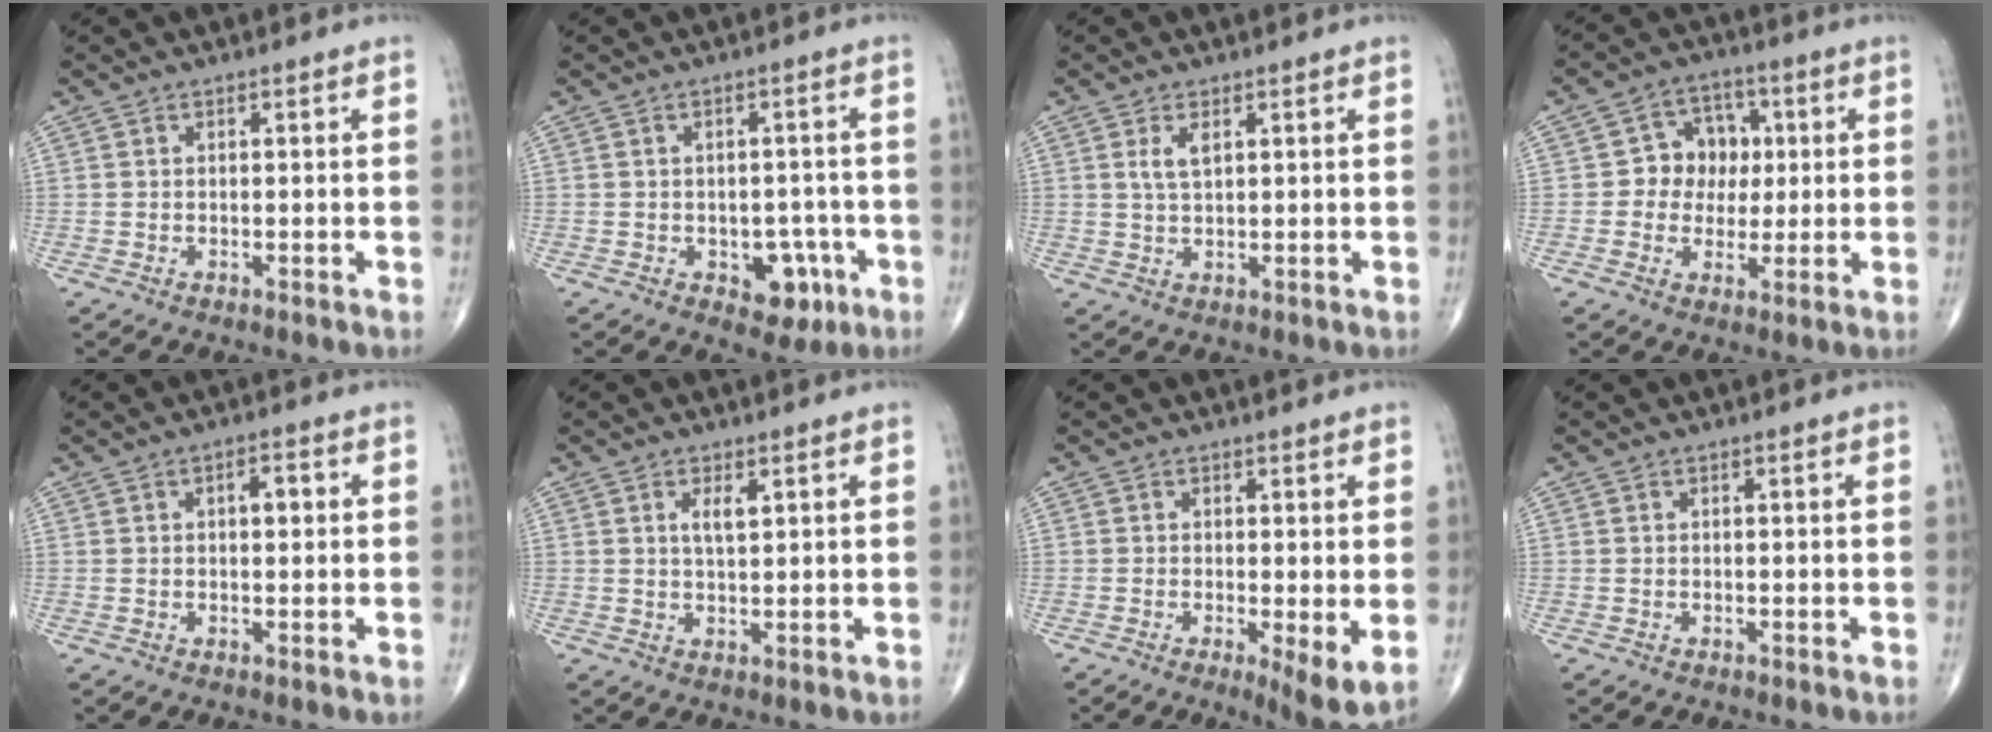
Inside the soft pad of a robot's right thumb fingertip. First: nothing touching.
{"total": 6.5, "force": [-2.6, 4.3, 4.1], "torque": [-0.019, 0.015, -0.026]}
{"total": 3.0, "force": [1.2, 1.3, 2.4], "torque": [-0.049, -0.002, 0.027]}
{"total": 8.5, "force": [0.7, 7.4, 4.0], "torque": [-0.005, 0.011, 0.005]}
{"total": 3.1, "force": [0.7, 1.4, 2.7], "torque": [-0.038, 0.004, 0.008]}
{"total": 3.0, "force": [1.3, 1.1, 2.5], "torque": [-0.043, -0.009, 0.025]}
{"total": 5.5, "force": [-0.6, 1.3, 5.3], "torque": [-0.084, -0.019, -0.011]}
{"total": 0.0}